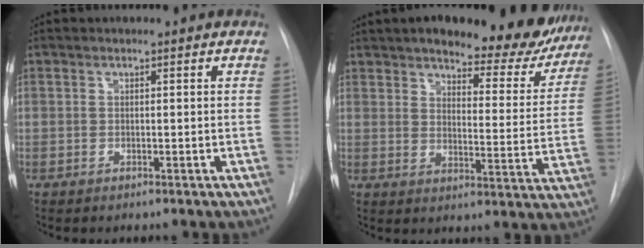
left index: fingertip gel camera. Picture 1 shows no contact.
{"total": 20.4, "force": [16.9, 6.2, 9.6], "torque": [-0.111, -0.033, 0.200]}